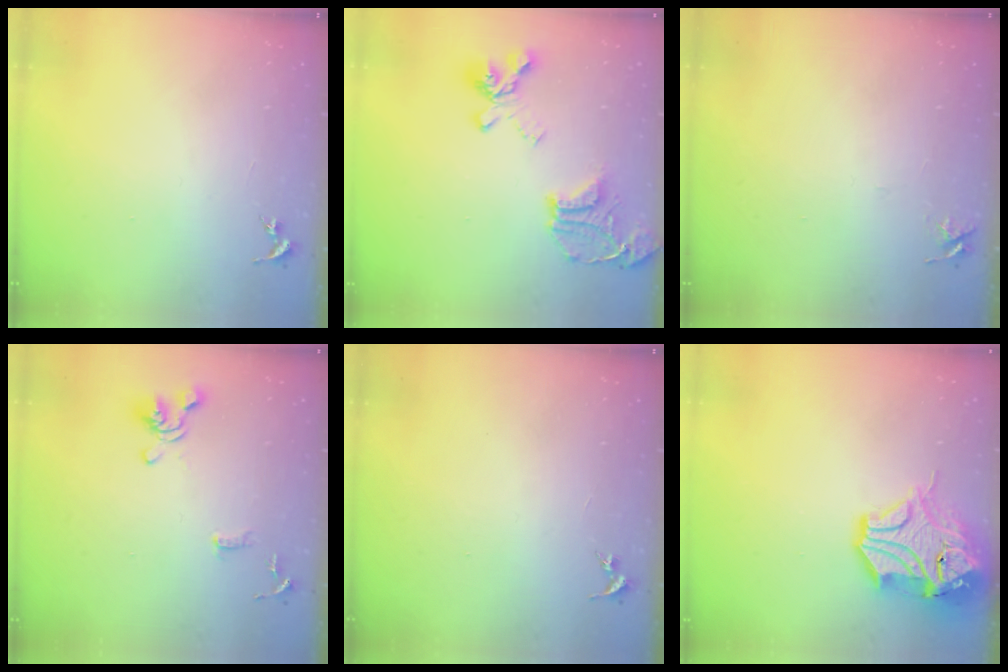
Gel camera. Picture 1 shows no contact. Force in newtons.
{"total": 20.2, "press": 20.1, "slide": 2.1}
{"total": 4.4, "press": 4.3, "slide": 0.6}
{"total": 10.0, "press": 9.9, "slide": 1.7}
{"total": 0.0}
{"total": 17.4, "press": 17.2, "slide": 2.4}